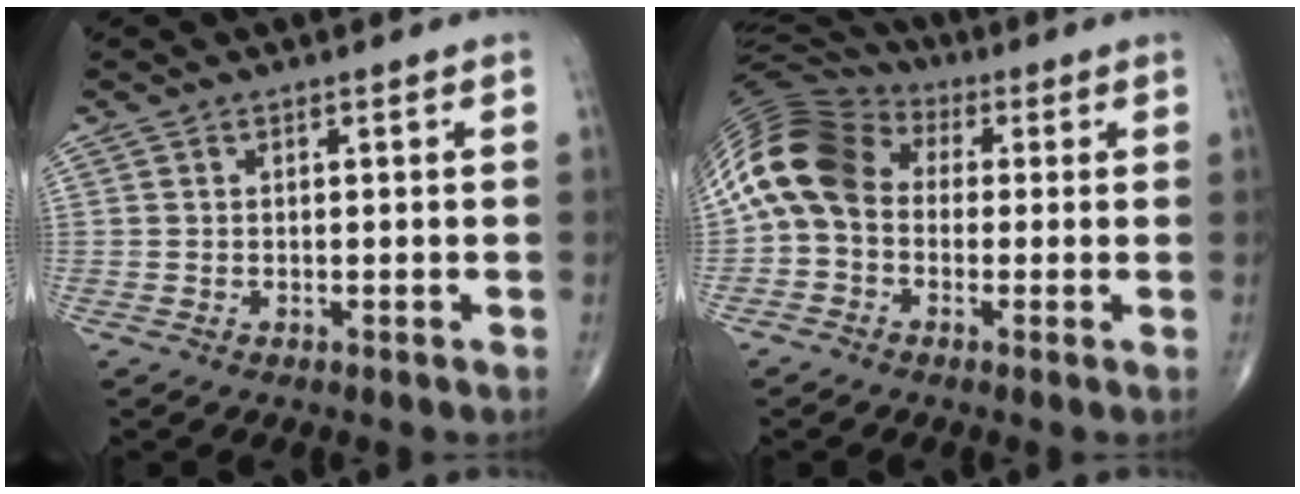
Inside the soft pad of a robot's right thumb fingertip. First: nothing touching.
{"total": 13.7, "force": [0.4, 10.4, 8.8], "torque": [-0.175, 0.038, -0.005]}